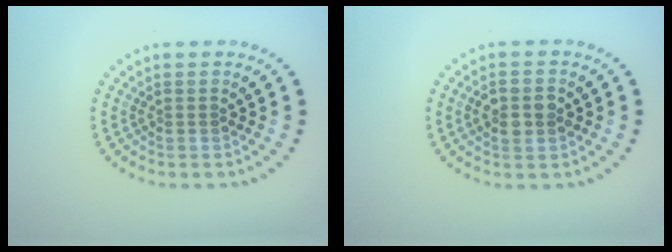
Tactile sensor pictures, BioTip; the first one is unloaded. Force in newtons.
{"total": 2.9, "press": 2.9, "slide": 0.1}